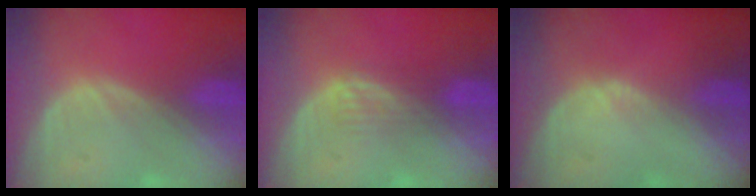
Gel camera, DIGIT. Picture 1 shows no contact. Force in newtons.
{"total": 2.6, "press": 2.6, "slide": 0.4}
{"total": 0.7, "press": 0.4, "slide": 0.5}